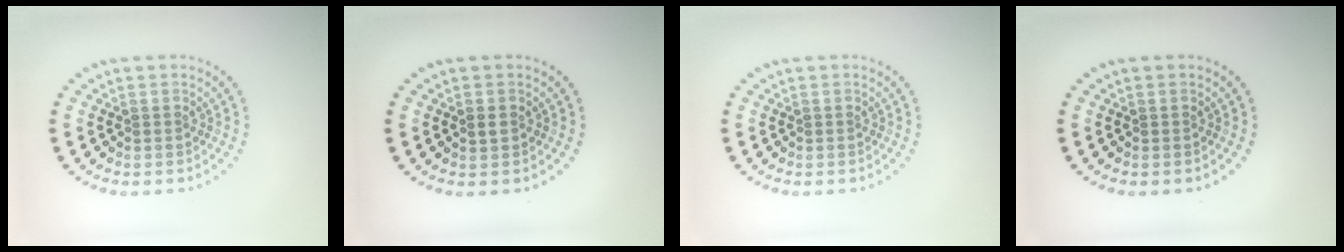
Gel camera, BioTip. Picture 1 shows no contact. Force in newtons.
{"total": 0.9, "press": 0.9, "slide": 0.2}
{"total": 0.0}
{"total": 0.0}